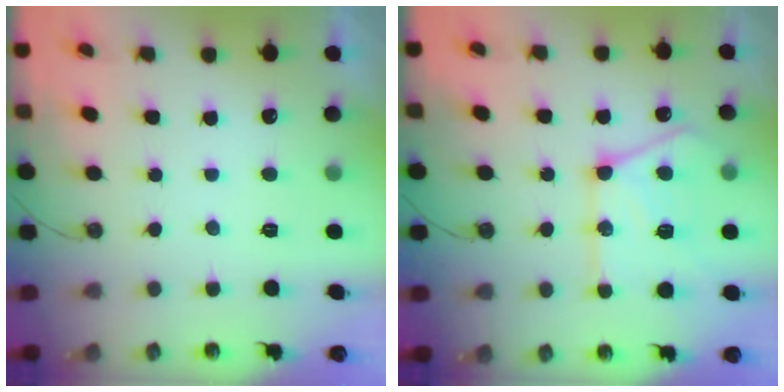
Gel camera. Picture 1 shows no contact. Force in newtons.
{"total": 18.6, "press": 18.5, "slide": 1.6}